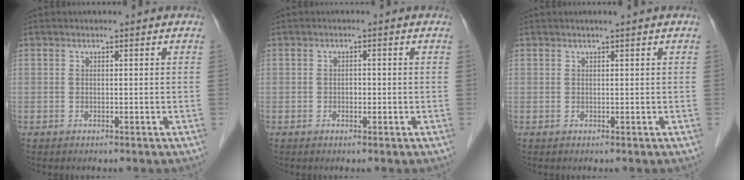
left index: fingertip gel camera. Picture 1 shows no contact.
{"total": 1.0, "force": [-0.4, 0.7, 0.7], "torque": [-0.005, -0.001, -0.007]}
{"total": 1.1, "force": [0.8, -0.3, 0.7], "torque": [-0.005, 0.000, 0.016]}